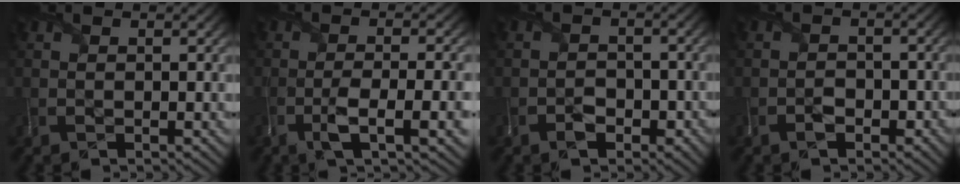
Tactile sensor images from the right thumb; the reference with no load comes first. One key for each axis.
{"total": 7.1, "fx": -2.5, "fy": 1.7, "fz": 6.4, "tx": -0.116, "ty": -0.003, "tz": -0.045}
{"total": 2.7, "fx": -1.7, "fy": 1.6, "fz": 1.3, "tx": -0.021, "ty": -0.002, "tz": -0.031}
{"total": 2.3, "fx": -1.5, "fy": 1.3, "fz": 1.1, "tx": -0.021, "ty": -0.001, "tz": -0.028}